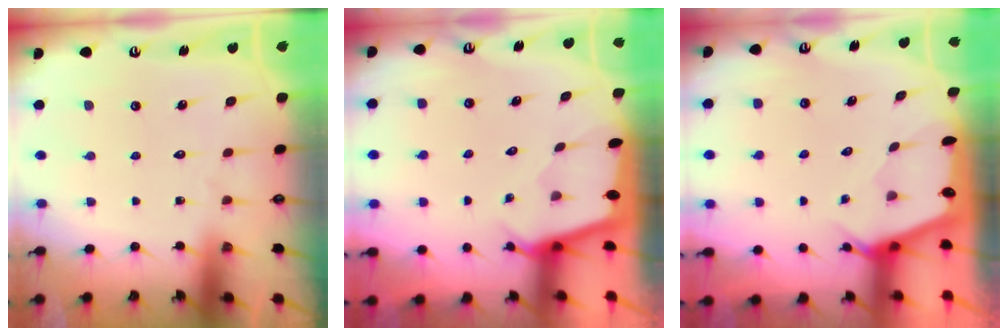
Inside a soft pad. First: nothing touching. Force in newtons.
{"total": 1.5, "press": 1.5, "slide": 0.1}
{"total": 2.4, "press": 2.4, "slide": 0.3}